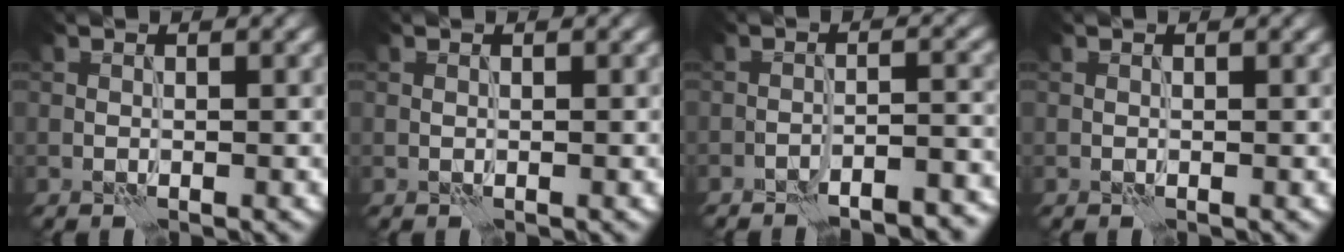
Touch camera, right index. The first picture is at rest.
{"total": 0.0}
{"total": 5.9, "force": [-5.2, 1.3, 2.5], "torque": [-0.035, 0.016, -0.064]}
{"total": 0.0}